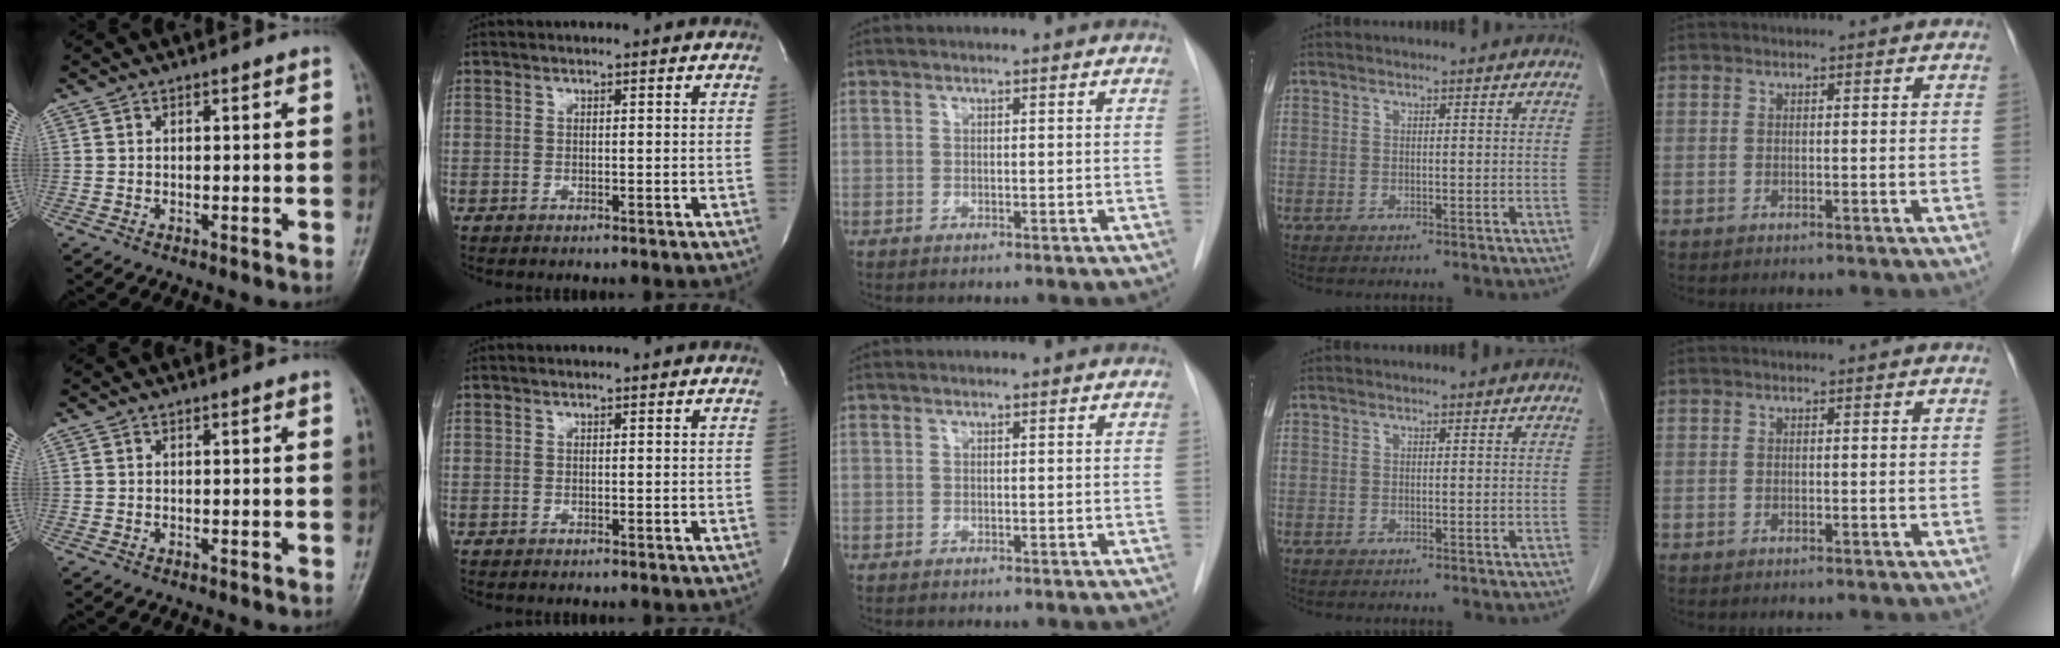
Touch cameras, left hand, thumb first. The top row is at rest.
{}